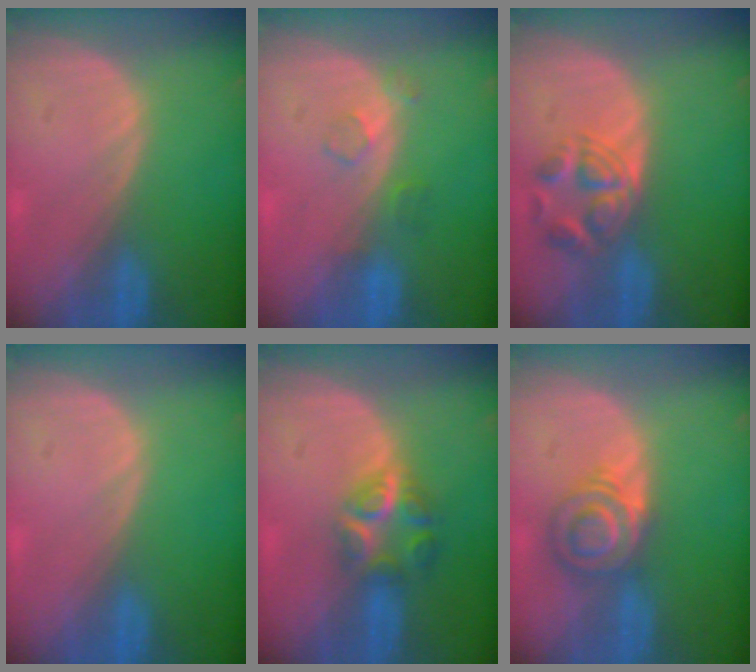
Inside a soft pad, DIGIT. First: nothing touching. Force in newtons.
{"total": 2.5, "press": 2.5, "slide": 0.3}
{"total": 5.5, "press": 5.1, "slide": 2.0}
{"total": 0.0}
{"total": 6.0, "press": 5.5, "slide": 2.5}
{"total": 5.7, "press": 5.6, "slide": 1.0}